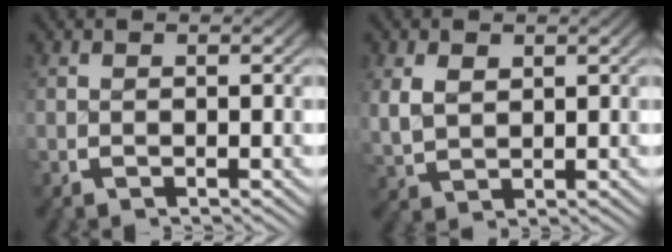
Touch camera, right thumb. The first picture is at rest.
{"total": 2.9, "force": [1.2, 2.0, 1.7], "torque": [-0.035, -0.008, 0.037]}